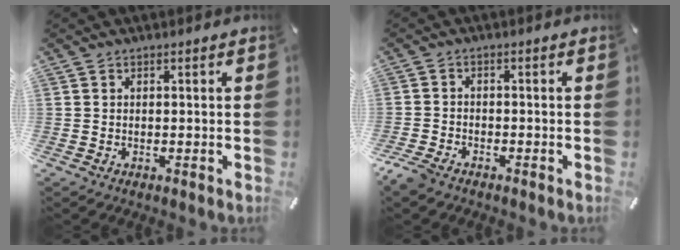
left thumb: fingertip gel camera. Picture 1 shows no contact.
{"total": 3.3, "force": [-2.7, 1.4, 1.1], "torque": [-0.037, 0.008, -0.057]}